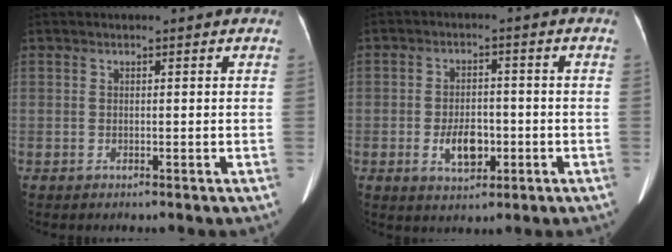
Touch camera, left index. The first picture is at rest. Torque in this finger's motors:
{"motor_torque": [0.06, 0.05, 0.08, 0.02]}